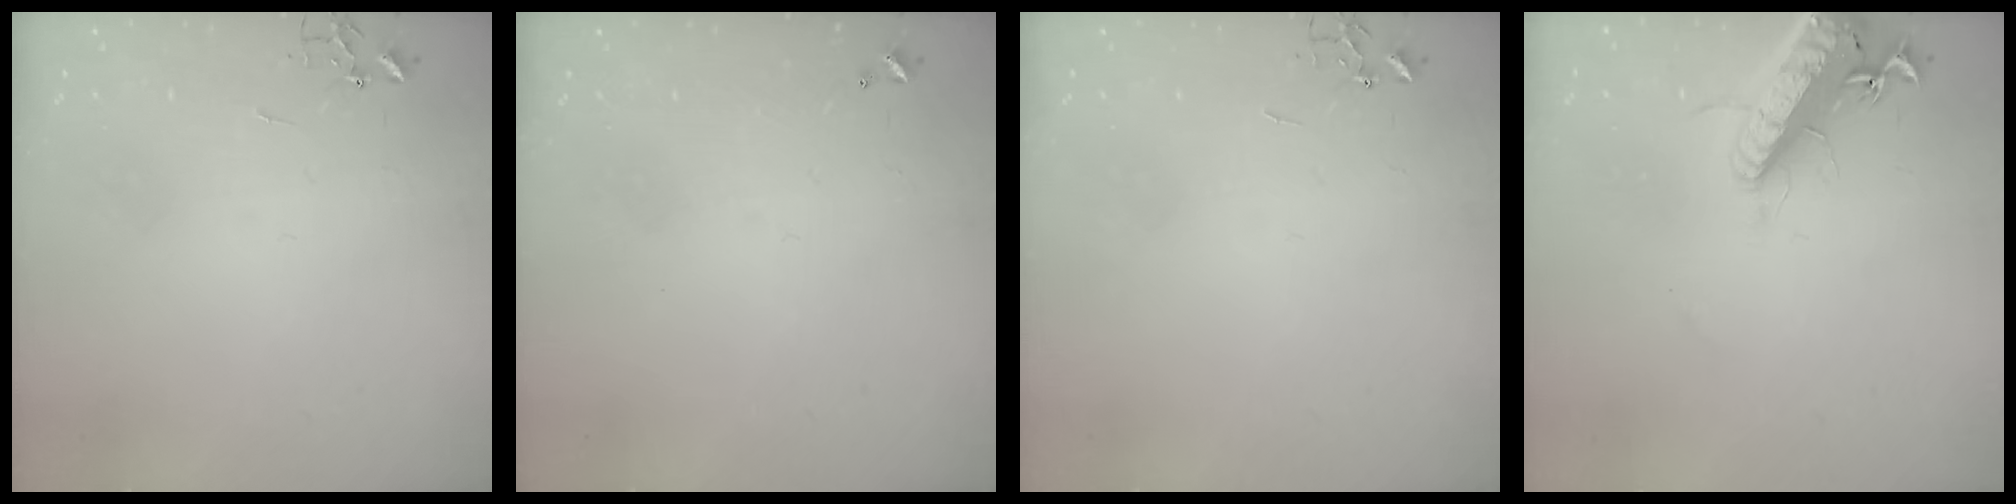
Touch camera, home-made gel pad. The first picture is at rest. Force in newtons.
{"total": 0.0}
{"total": 0.0}
{"total": 18.4, "press": 18.0, "slide": 4.0}